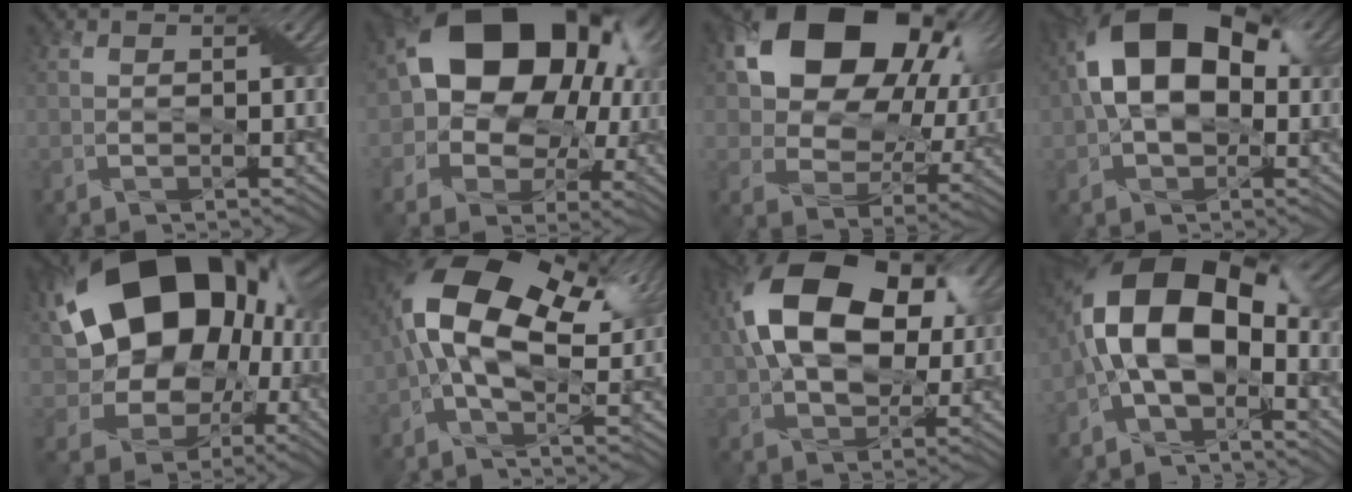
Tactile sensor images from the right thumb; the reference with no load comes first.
{"total": 18.7, "force": [3.4, 14.3, 11.5], "torque": [-0.182, -0.011, 0.067]}
{"total": 19.4, "force": [7.9, 13.7, 11.3], "torque": [-0.217, 0.030, 0.162]}
{"total": 14.8, "force": [2.0, 9.5, 11.2], "torque": [-0.192, 0.026, 0.019]}
{"total": 18.9, "force": [3.7, 13.9, 12.3], "torque": [-0.220, -0.016, 0.080]}
{"total": 15.9, "force": [3.9, 7.8, 13.3], "torque": [-0.257, 0.012, 0.054]}
{"total": 16.8, "force": [4.4, 10.4, 12.5], "torque": [-0.242, 0.024, 0.064]}
{"total": 14.4, "force": [-1.4, 7.9, 12.0], "torque": [-0.215, 0.024, -0.046]}